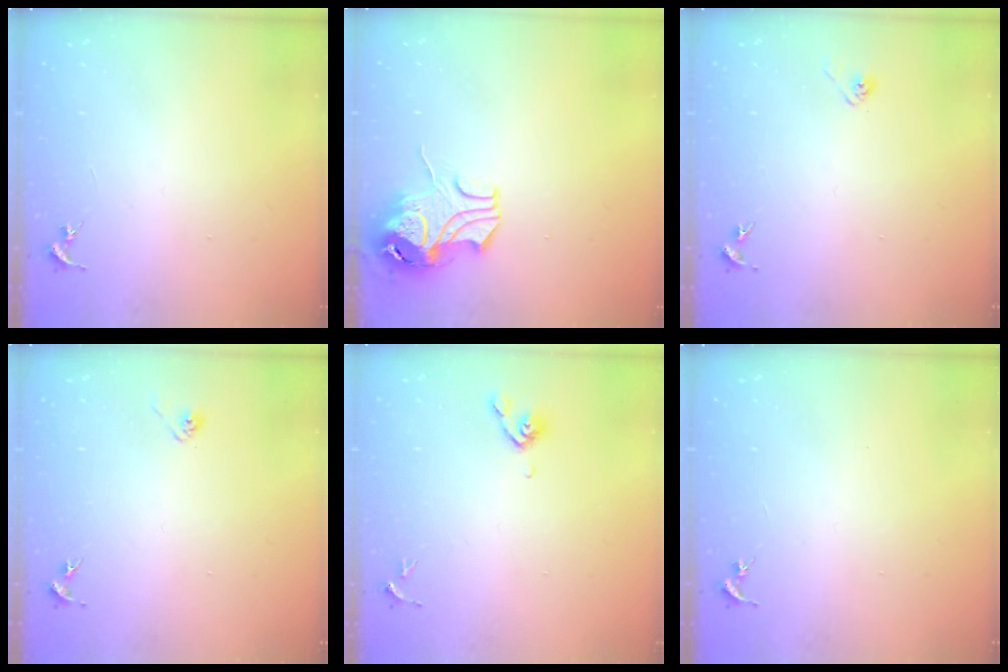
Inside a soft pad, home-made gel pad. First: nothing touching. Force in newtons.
{"total": 10.8, "press": 10.7, "slide": 1.3}
{"total": 2.8, "press": 2.6, "slide": 1.1}
{"total": 2.8, "press": 2.6, "slide": 1.1}
{"total": 5.5, "press": 5.3, "slide": 1.5}
{"total": 0.0}